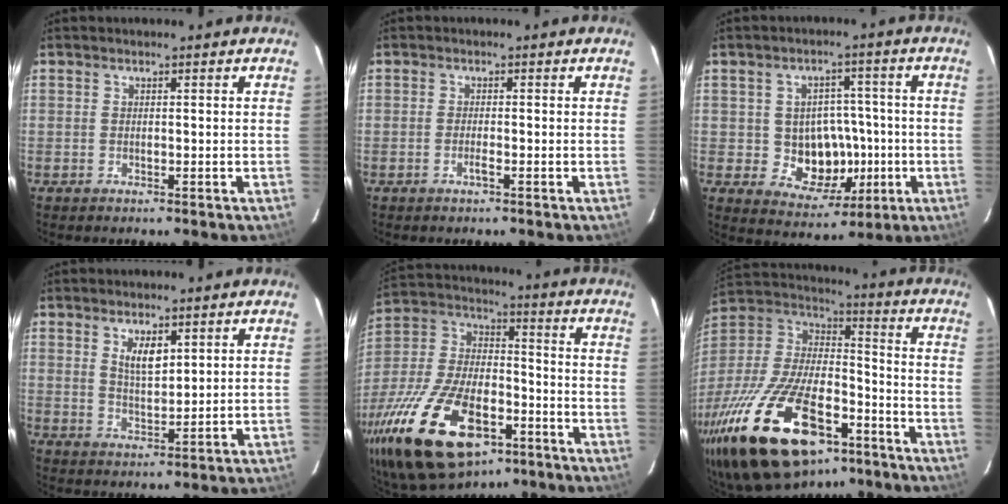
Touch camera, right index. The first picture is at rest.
{"total": 1.1, "force": [-0.6, 0.0, 1.0], "torque": [-0.020, 0.000, -0.012]}
{"total": 9.6, "force": [-1.4, 8.3, 4.5], "torque": [-0.088, 0.010, -0.004]}
{"total": 4.9, "force": [2.2, 2.1, 3.8], "torque": [-0.064, -0.001, 0.044]}
{"total": 28.2, "force": [-15.8, 13.2, 19.2], "torque": [-0.396, -0.025, -0.262]}
{"total": 32.9, "force": [-20.0, 14.4, 21.9], "torque": [-0.439, -0.028, -0.322]}